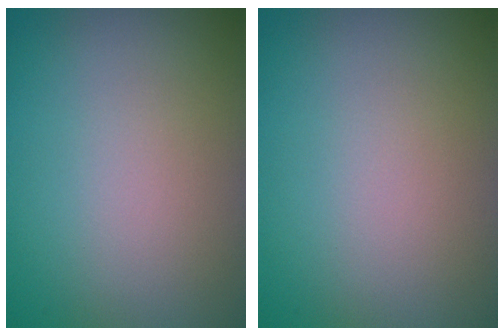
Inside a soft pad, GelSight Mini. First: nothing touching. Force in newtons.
{"total": 0.0}